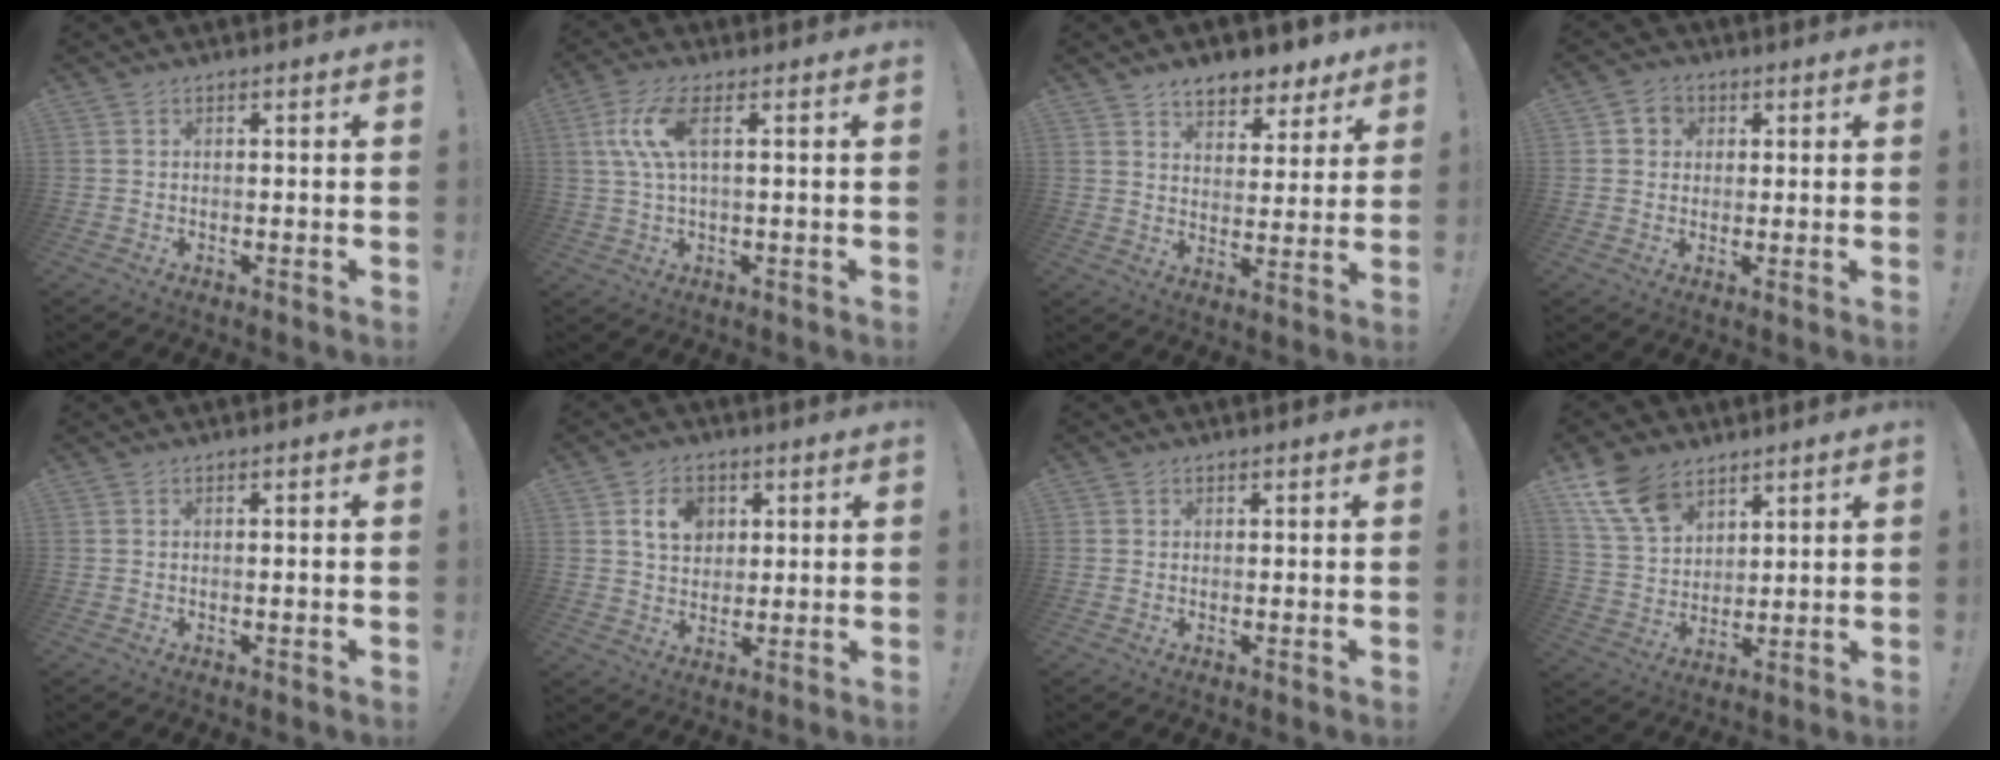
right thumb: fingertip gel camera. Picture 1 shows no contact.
{"total": 9.1, "force": [2.4, 3.0, 8.3], "torque": [-0.165, -0.001, 0.045]}
{"total": 8.2, "force": [6.5, 4.2, 2.6], "torque": [-0.025, -0.053, 0.118]}
{"total": 4.5, "force": [1.3, 4.1, 1.3], "torque": [-0.020, 0.002, 0.024]}
{"total": 0.7, "force": [-0.3, -0.2, 0.5], "torque": [-0.010, -0.001, -0.005]}
{"total": 8.8, "force": [3.5, 6.8, 4.5], "torque": [-0.063, -0.006, 0.065]}
{"total": 0.8, "force": [0.5, 0.6, 0.0], "torque": [0.008, -0.003, 0.008]}
{"total": 13.1, "force": [8.3, 8.0, 6.2], "torque": [-0.127, -0.039, 0.160]}